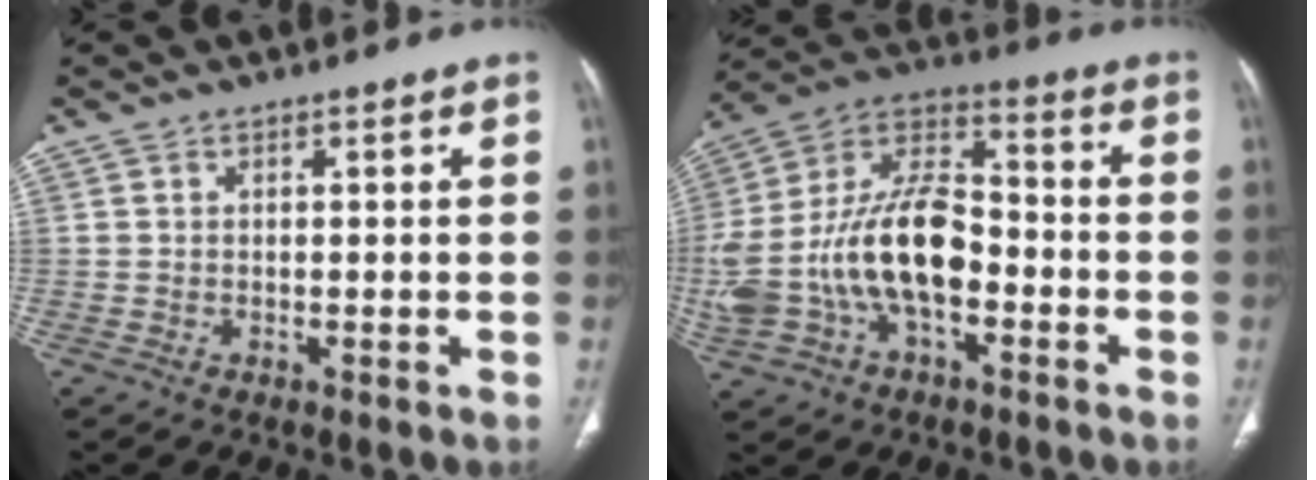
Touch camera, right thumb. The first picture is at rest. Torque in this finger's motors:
{"motor_torque": [2.63, 2.38, 1.94, -0.83, 0.26]}